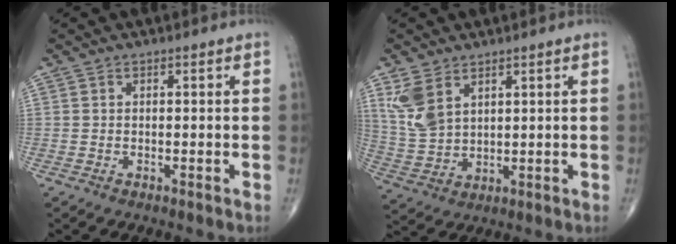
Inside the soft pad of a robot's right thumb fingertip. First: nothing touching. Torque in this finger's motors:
{"motor_torque": [-0.52, 0.92, 0.62, 0.49, 0.07]}